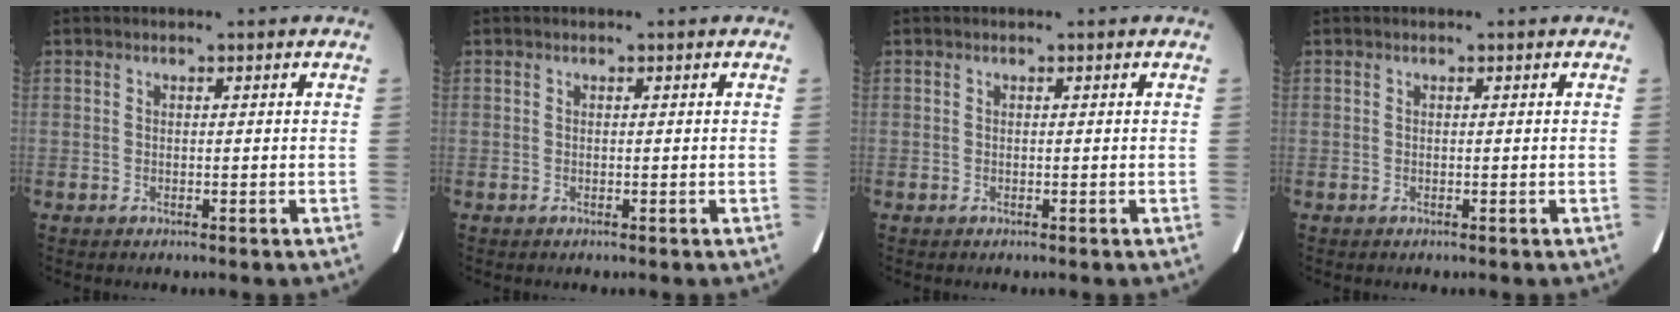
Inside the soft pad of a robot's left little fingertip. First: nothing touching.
{"total": 0.0}
{"total": 0.0}
{"total": 0.0}